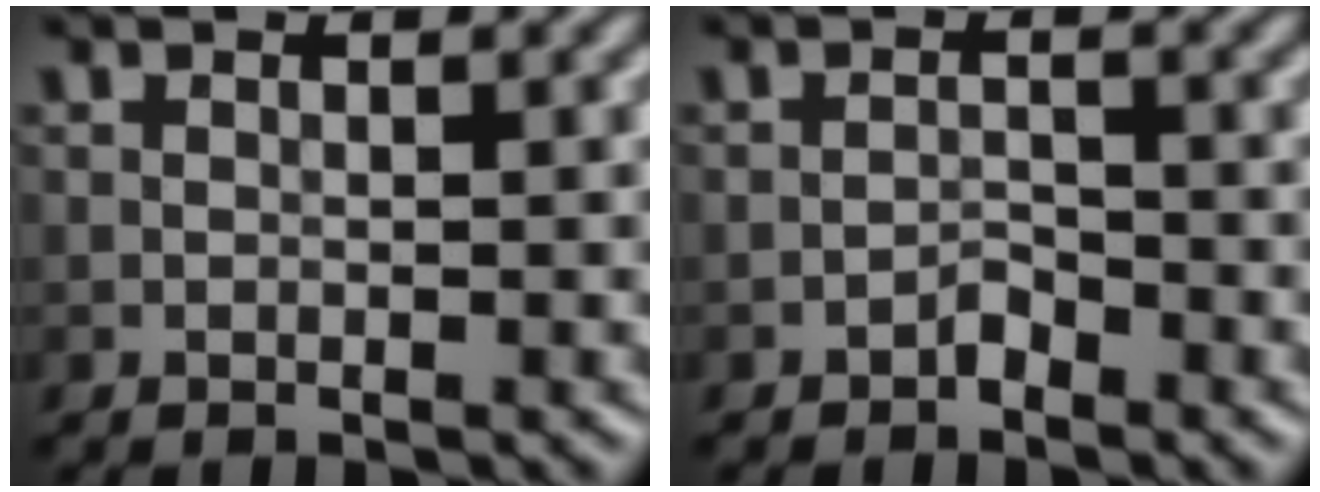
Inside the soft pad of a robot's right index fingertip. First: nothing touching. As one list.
[{"total": 1.1, "force": [-1.0, 0.5, 0.4], "torque": [-0.003, 0.005, -0.018]}]